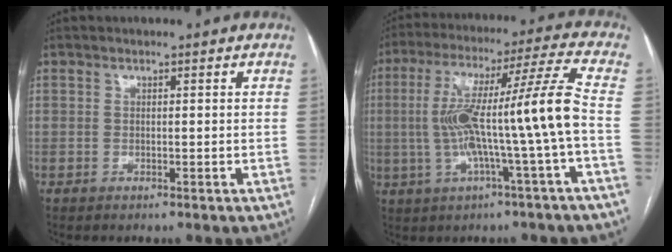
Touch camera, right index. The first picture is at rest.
{"total": 15.0, "force": [-1.9, -1.1, 14.9], "torque": [-0.270, 0.029, -0.035]}